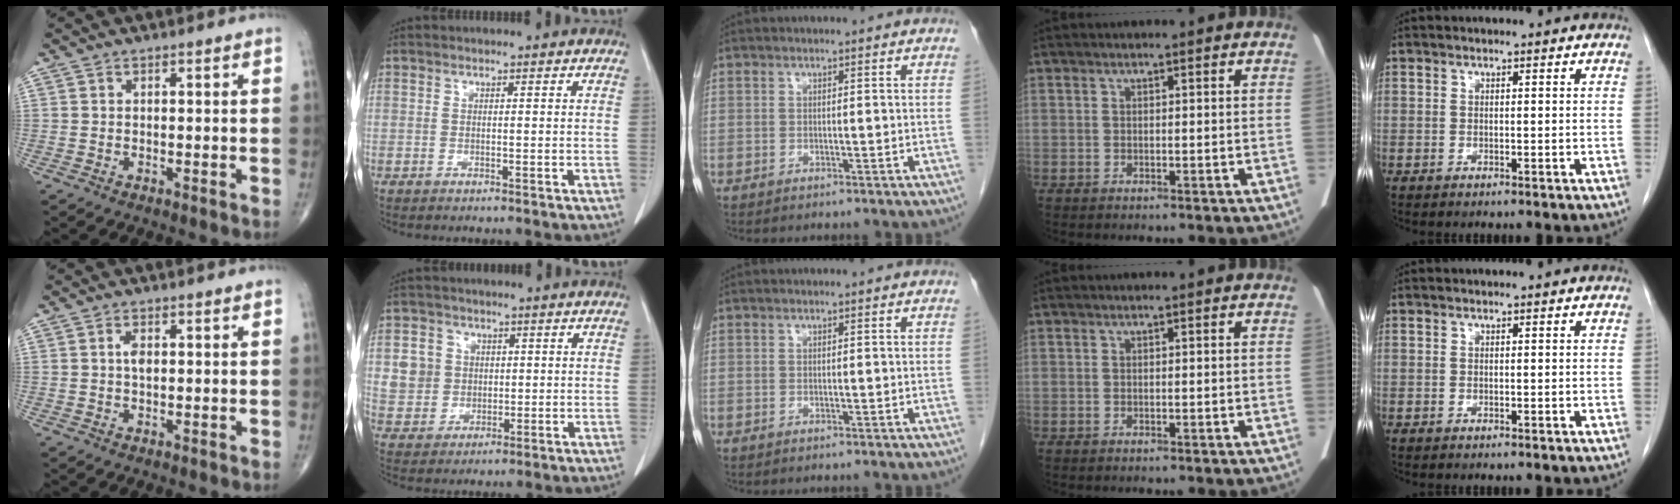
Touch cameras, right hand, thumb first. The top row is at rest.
{"thumb": {"total": 2.1, "force": [0.3, 1.1, 1.7], "torque": [-0.027, 0.001, 0.003]}, "index": {"total": 6.4, "force": [1.3, 6.1, 1.4], "torque": [-0.031, 0.016, 0.032]}}